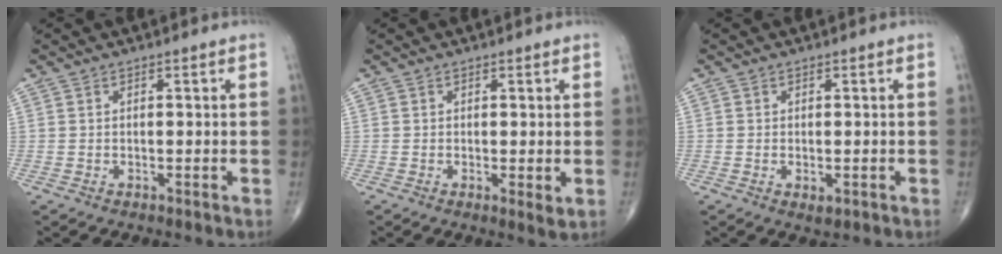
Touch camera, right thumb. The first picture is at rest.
{"total": 2.0, "force": [0.0, 0.5, 2.0], "torque": [-0.033, -0.009, -0.003]}
{"total": 1.6, "force": [-0.4, 0.9, 1.3], "torque": [-0.022, -0.005, -0.003]}